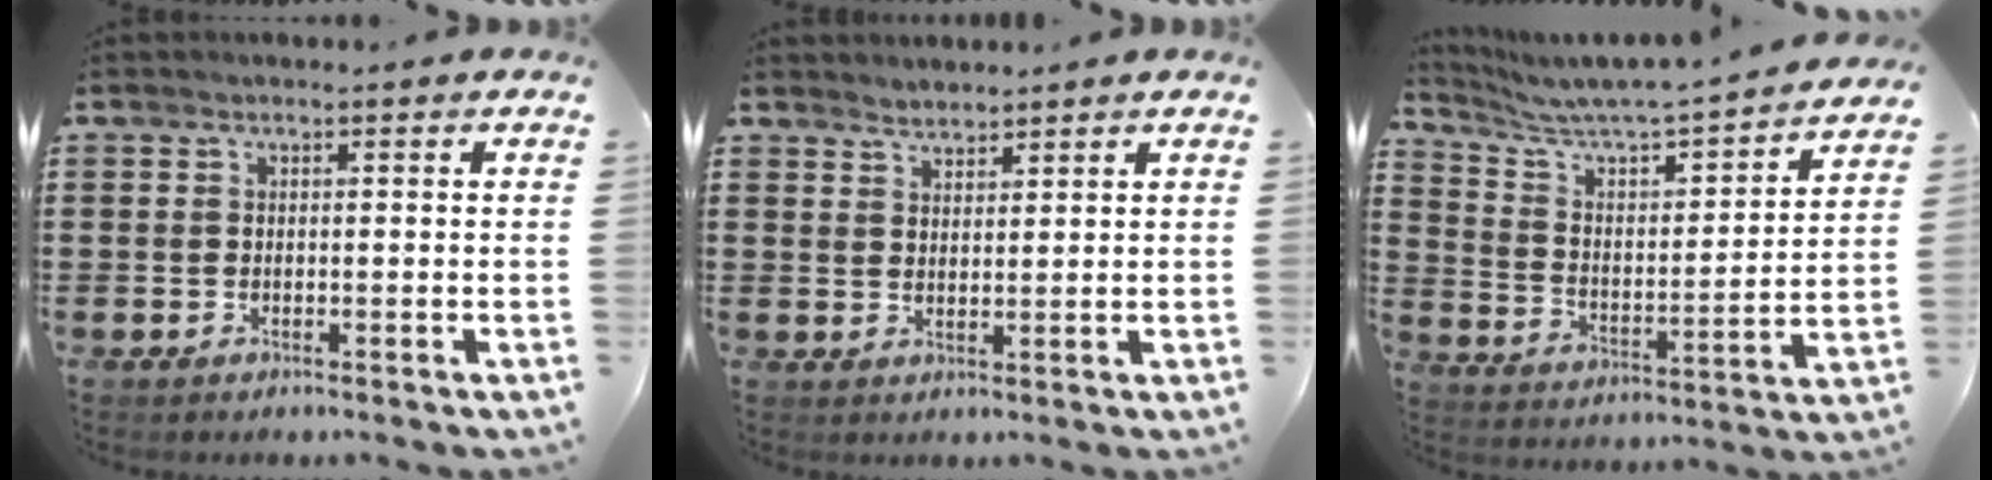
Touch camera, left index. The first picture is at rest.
{"total": 1.9, "force": [1.9, 0.2, -0.5], "torque": [0.004, 0.002, 0.038]}
{"total": 4.5, "force": [4.3, 0.6, 1.4], "torque": [-0.054, -0.044, 0.063]}